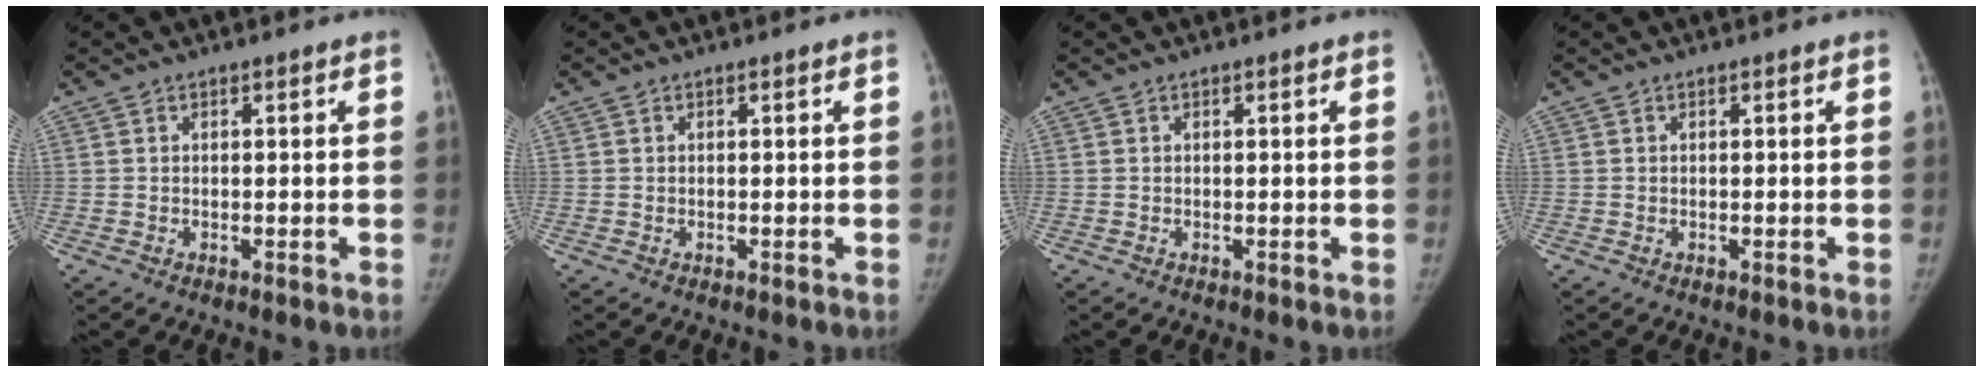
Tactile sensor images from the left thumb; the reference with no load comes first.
{"total": 0.0}
{"total": 0.0}
{"total": 0.0}